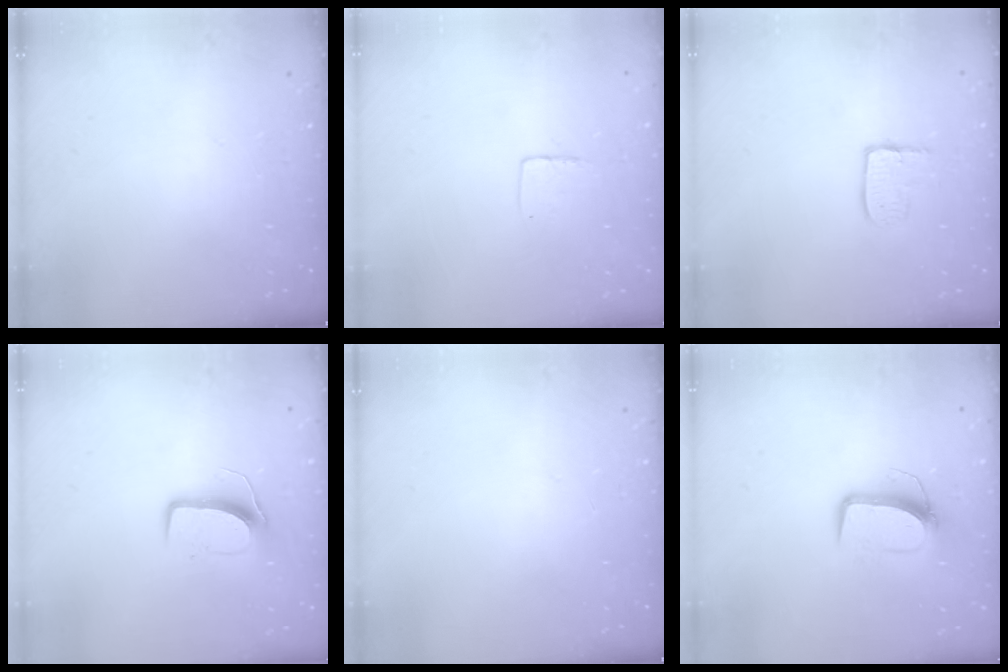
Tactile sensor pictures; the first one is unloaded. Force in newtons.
{"total": 3.7, "press": 3.7, "slide": 0.3}
{"total": 5.7, "press": 5.7, "slide": 0.5}
{"total": 9.3, "press": 9.3, "slide": 0.5}
{"total": 0.0}
{"total": 10.0, "press": 10.0, "slide": 0.3}